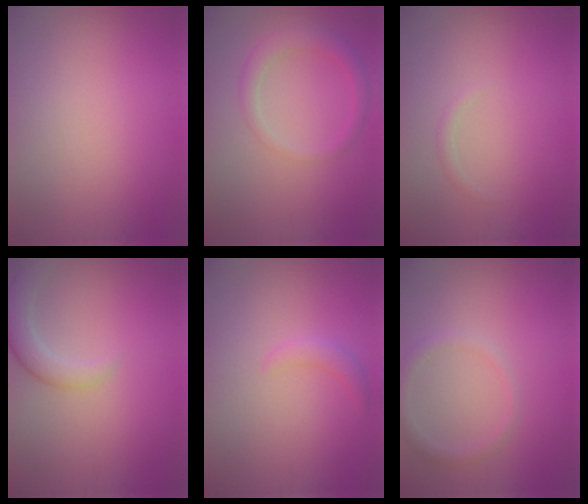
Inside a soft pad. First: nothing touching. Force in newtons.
{"total": 2.3, "press": 2.3, "slide": 0.1}
{"total": 0.6, "press": 0.6, "slide": 0.0}
{"total": 2.7, "press": 2.7, "slide": 0.2}
{"total": 1.3, "press": 1.3, "slide": 0.1}
{"total": 1.7, "press": 1.7, "slide": 0.1}